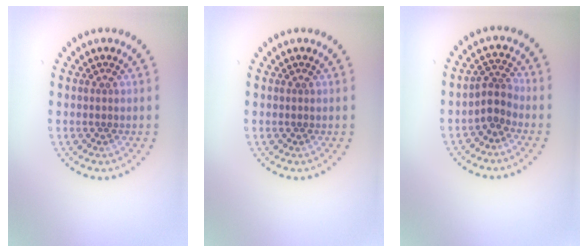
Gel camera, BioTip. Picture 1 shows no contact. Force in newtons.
{"total": 0.0}
{"total": 2.0, "press": 1.5, "slide": 1.3}